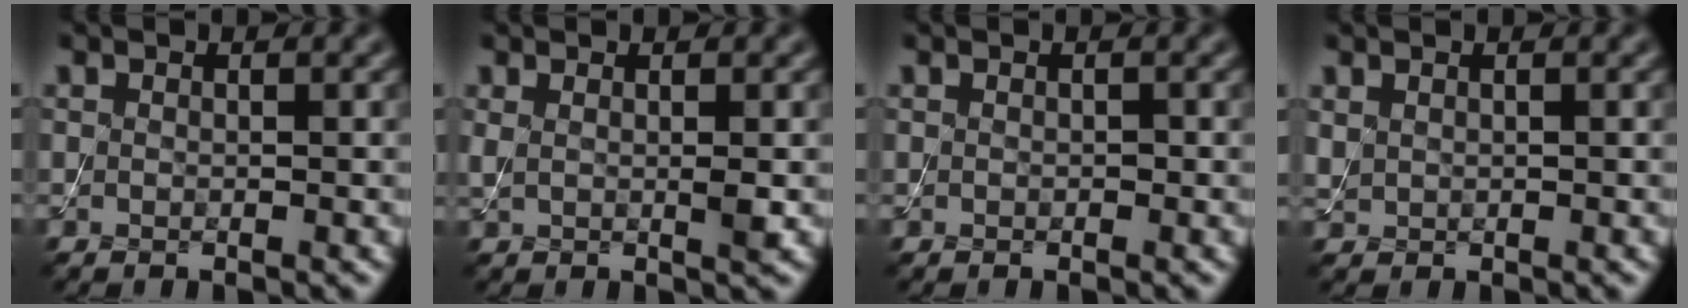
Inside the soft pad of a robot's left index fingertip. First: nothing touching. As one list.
[{"total": 1.6, "force": [0.5, 0.3, 1.5], "torque": [-0.027, -0.001, 0.011]}, {"total": 0.0}, {"total": 0.8, "force": [0.5, 0.5, 0.2], "torque": [-0.008, -0.001, 0.016]}]